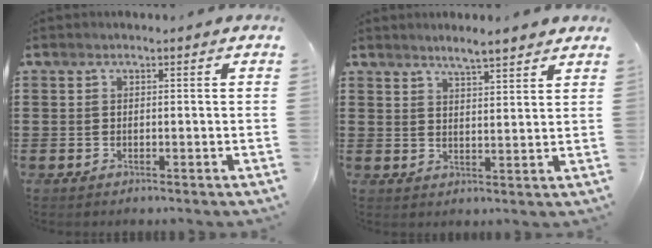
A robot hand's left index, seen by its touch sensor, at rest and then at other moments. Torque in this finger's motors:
{"motor_torque": [0.92, 1.22, 0.38, 0.03]}